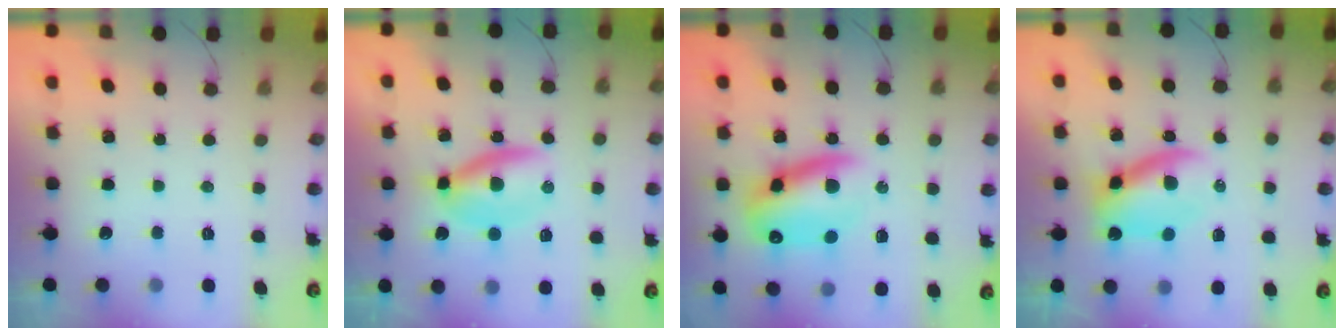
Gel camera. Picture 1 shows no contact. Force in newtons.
{"total": 6.5, "press": 6.4, "slide": 0.9}
{"total": 15.8, "press": 15.3, "slide": 3.8}
{"total": 7.6, "press": 7.6, "slide": 1.0}